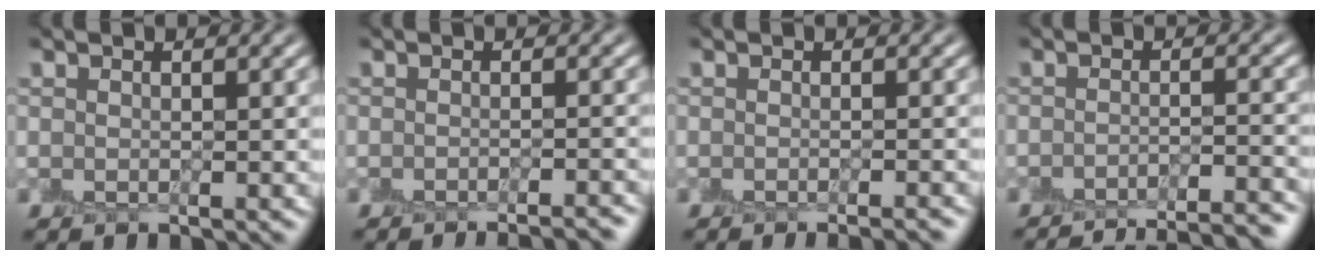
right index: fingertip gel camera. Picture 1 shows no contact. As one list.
[{"total": 3.3, "force": [-3.0, 0.3, 1.4], "torque": [-0.011, -0.007, -0.033]}, {"total": 1.9, "force": [-1.7, 0.1, 1.0], "torque": [-0.005, -0.011, -0.021]}, {"total": 10.9, "force": [-10.1, 2.5, 3.3], "torque": [-0.017, -0.007, -0.111]}]